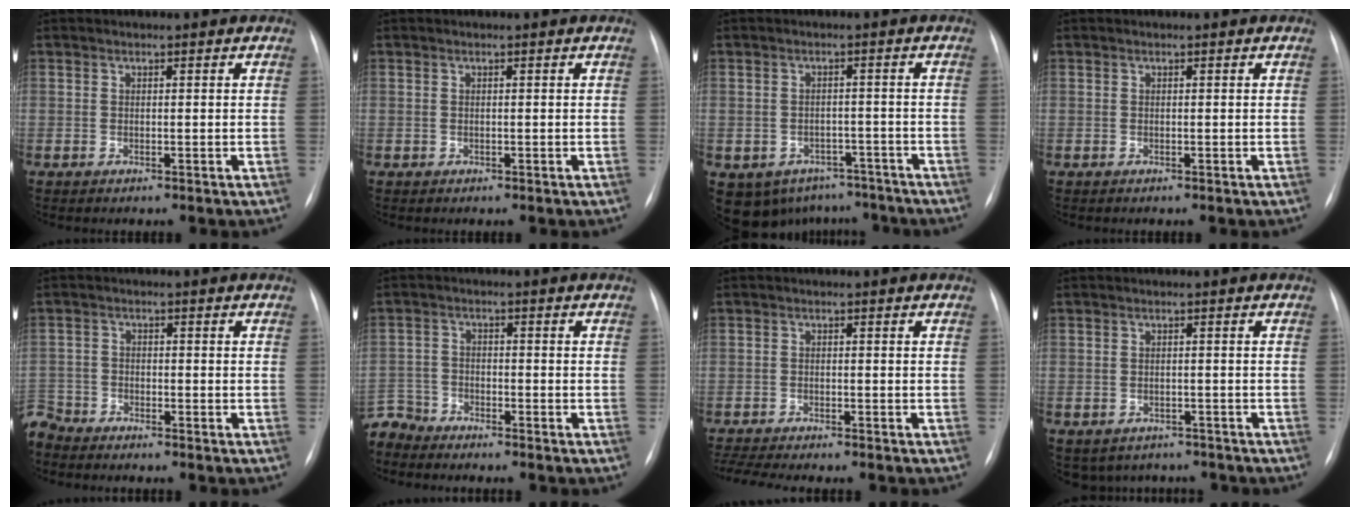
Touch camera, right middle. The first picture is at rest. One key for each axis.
{"total": 0.0}
{"total": 11.2, "fx": -7.8, "fy": 7.7, "fz": 2.4, "tx": -0.045, "ty": 0.018, "tz": -0.087}
{"total": 0.0}
{"total": 4.8, "fx": -4.6, "fy": 1.2, "fz": 0.0, "tx": 0.004, "ty": -0.012, "tz": -0.092}
{"total": 5.8, "fx": -5.6, "fy": 1.5, "fz": -0.4, "tx": 0.011, "ty": -0.006, "tz": -0.112}
{"total": 8.4, "fx": -7.5, "fy": 0.8, "fz": 3.7, "tx": -0.058, "ty": -0.007, "tz": -0.114}
{"total": 5.8, "fx": -4.8, "fy": 3.3, "fz": 0.5, "tx": 0.005, "ty": 0.013, "tz": -0.056}